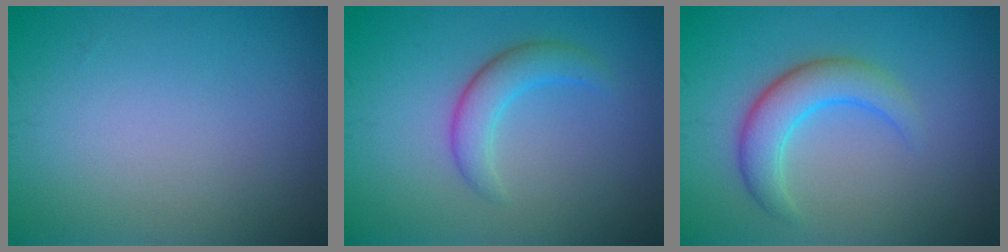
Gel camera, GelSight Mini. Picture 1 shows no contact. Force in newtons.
{"total": 2.9, "press": 2.9, "slide": 0.2}
{"total": 4.2, "press": 4.2, "slide": 0.1}